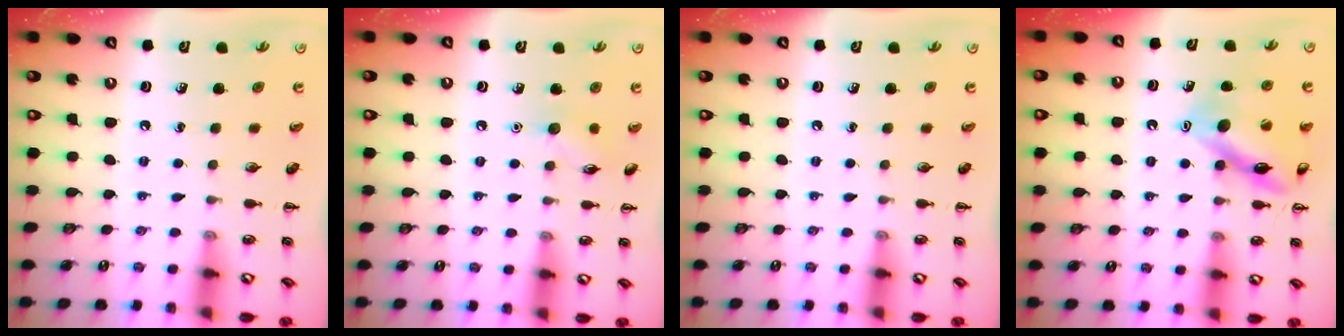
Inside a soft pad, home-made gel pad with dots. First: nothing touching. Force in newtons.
{"total": 5.9, "press": 5.7, "slide": 1.6}
{"total": 0.0}
{"total": 14.5, "press": 14.5, "slide": 1.2}